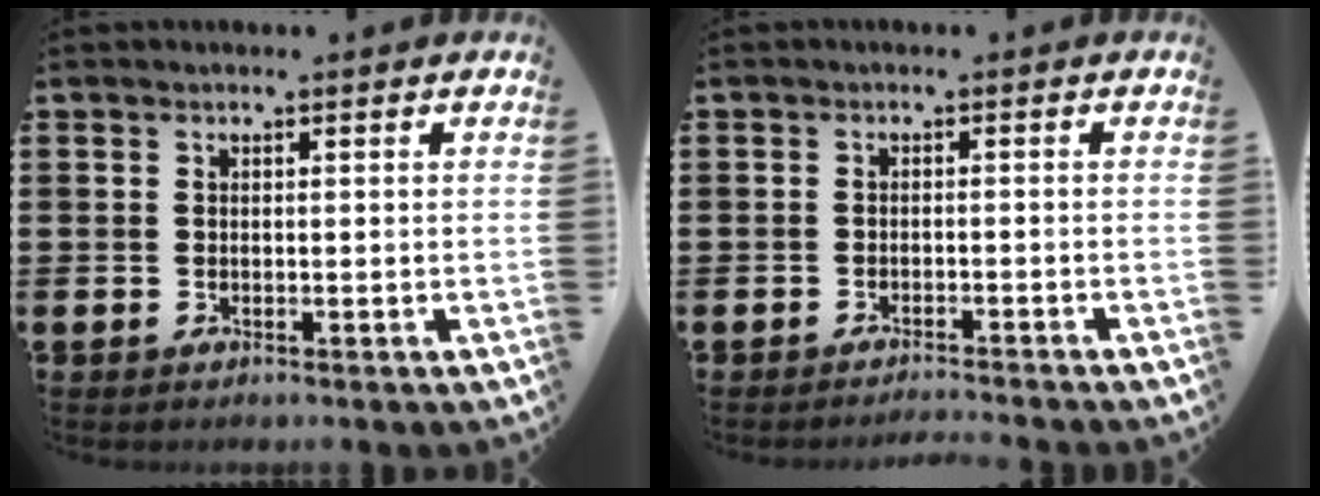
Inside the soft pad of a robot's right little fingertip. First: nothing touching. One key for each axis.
{"total": 1.2, "fx": -1.1, "fy": -0.2, "fz": 0.0, "tx": 0.000, "ty": 0.002, "tz": -0.023}